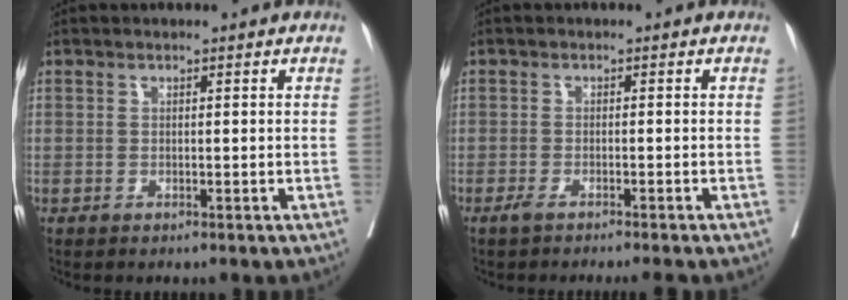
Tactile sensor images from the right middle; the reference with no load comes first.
{"total": 4.0, "force": [-3.4, -0.2, 2.2], "torque": [-0.022, -0.003, -0.050]}